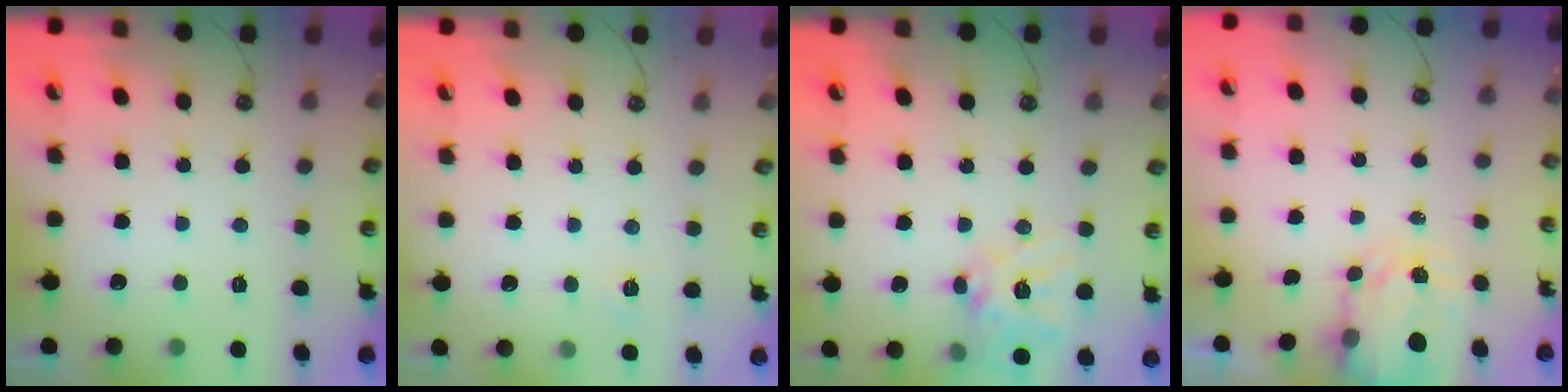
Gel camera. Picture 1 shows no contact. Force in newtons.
{"total": 4.4, "press": 4.3, "slide": 0.4}
{"total": 14.7, "press": 14.6, "slide": 1.8}
{"total": 3.4, "press": 3.4, "slide": 0.5}